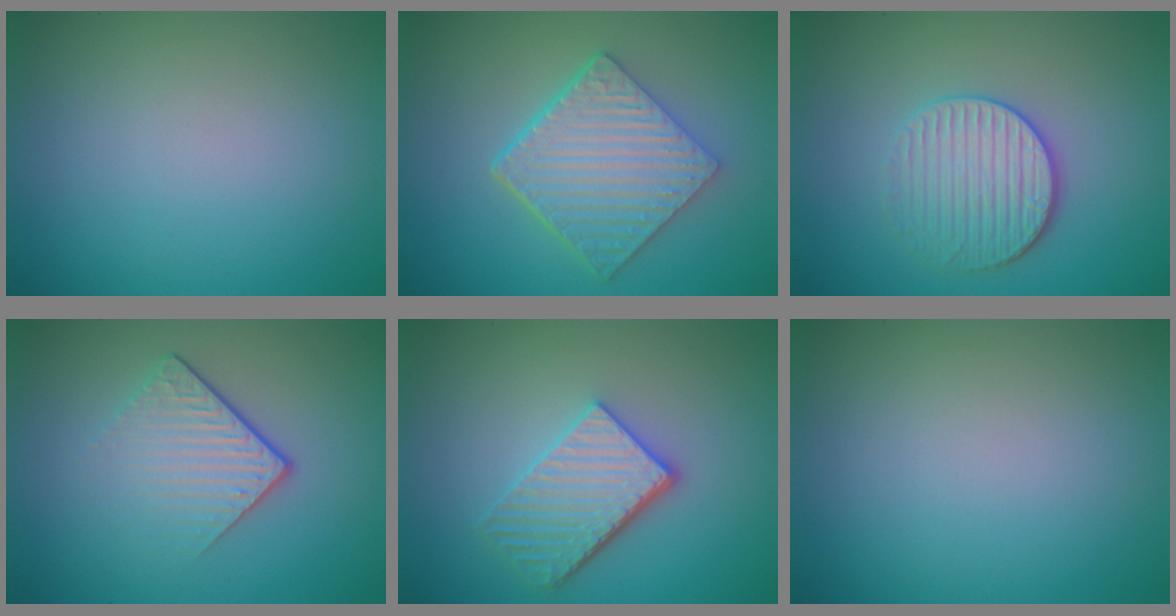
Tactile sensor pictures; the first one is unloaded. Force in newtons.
{"total": 6.1, "press": 4.6, "slide": 4.0}
{"total": 3.6, "press": 3.3, "slide": 1.4}
{"total": 4.2, "press": 2.6, "slide": 3.3}
{"total": 4.5, "press": 3.6, "slide": 2.6}
{"total": 0.0}